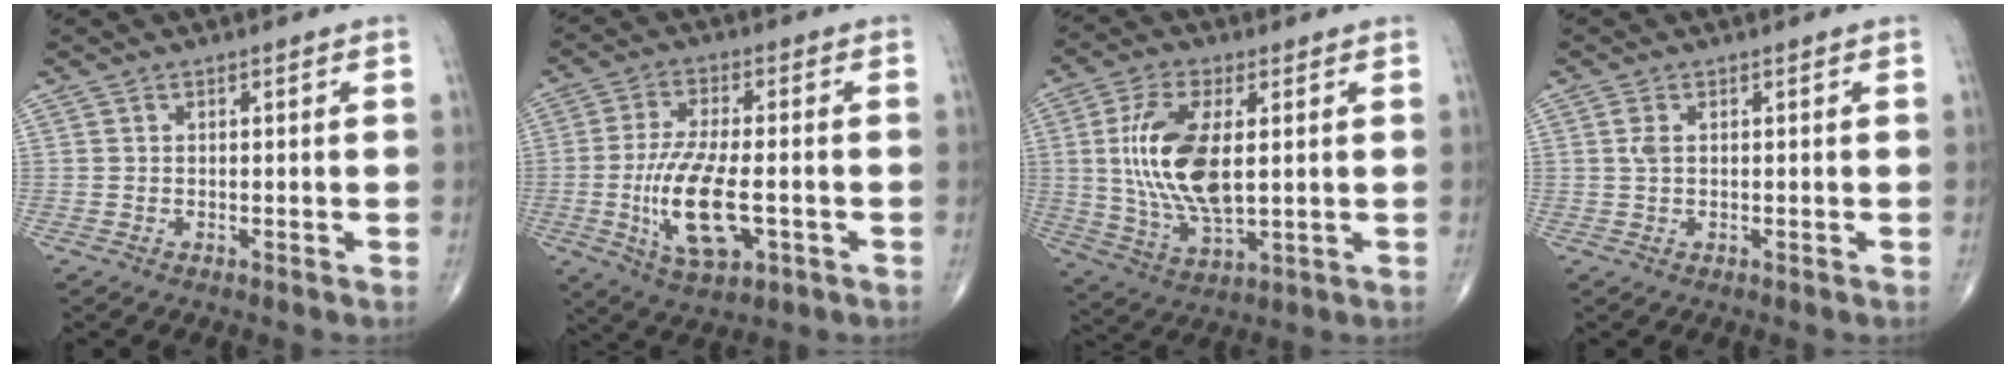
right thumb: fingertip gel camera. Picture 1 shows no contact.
{"total": 13.4, "force": [-2.8, 5.4, 11.9], "torque": [-0.228, -0.002, -0.044]}
{"total": 15.3, "force": [1.9, 6.9, 13.5], "torque": [-0.271, -0.013, 0.043]}
{"total": 1.7, "force": [0.4, 0.8, 1.4], "torque": [-0.037, 0.005, 0.010]}